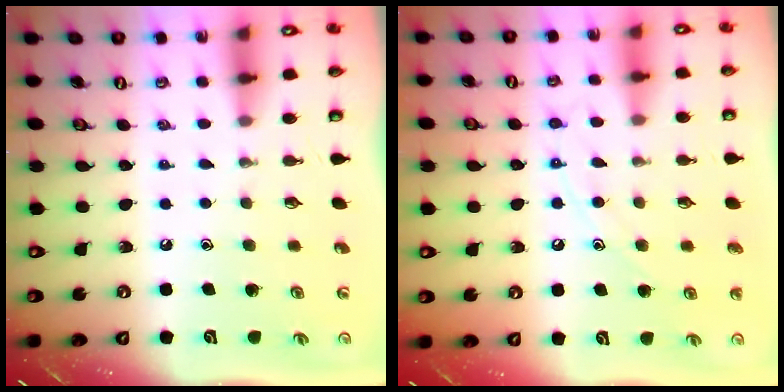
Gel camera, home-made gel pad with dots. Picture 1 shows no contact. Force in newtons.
{"total": 8.5, "press": 8.5, "slide": 0.7}